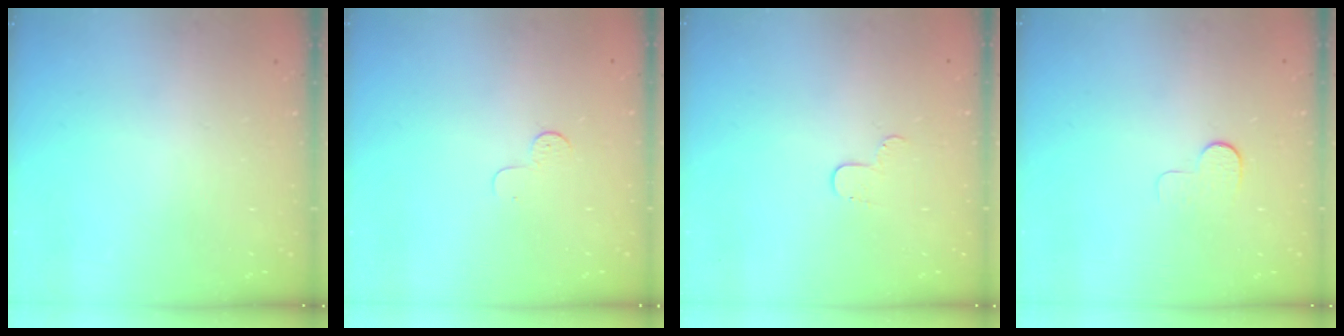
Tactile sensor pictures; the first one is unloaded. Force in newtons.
{"total": 3.2, "press": 3.2, "slide": 0.4}
{"total": 3.4, "press": 3.4, "slide": 0.3}
{"total": 4.9, "press": 4.8, "slide": 0.5}